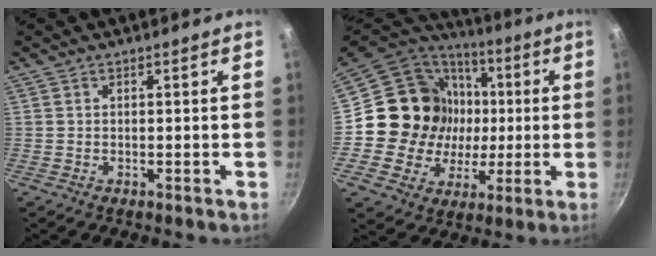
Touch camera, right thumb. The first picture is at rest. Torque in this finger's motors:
{"motor_torque": [1.36, 3.16, 0.61, -0.77, 0.08]}